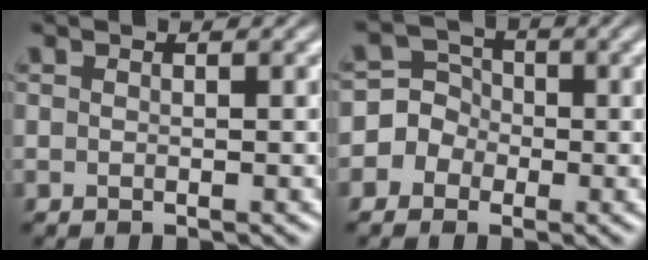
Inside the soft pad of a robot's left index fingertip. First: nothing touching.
{"total": 4.0, "force": [-1.1, 3.8, 0.6], "torque": [0.019, 0.021, -0.042]}